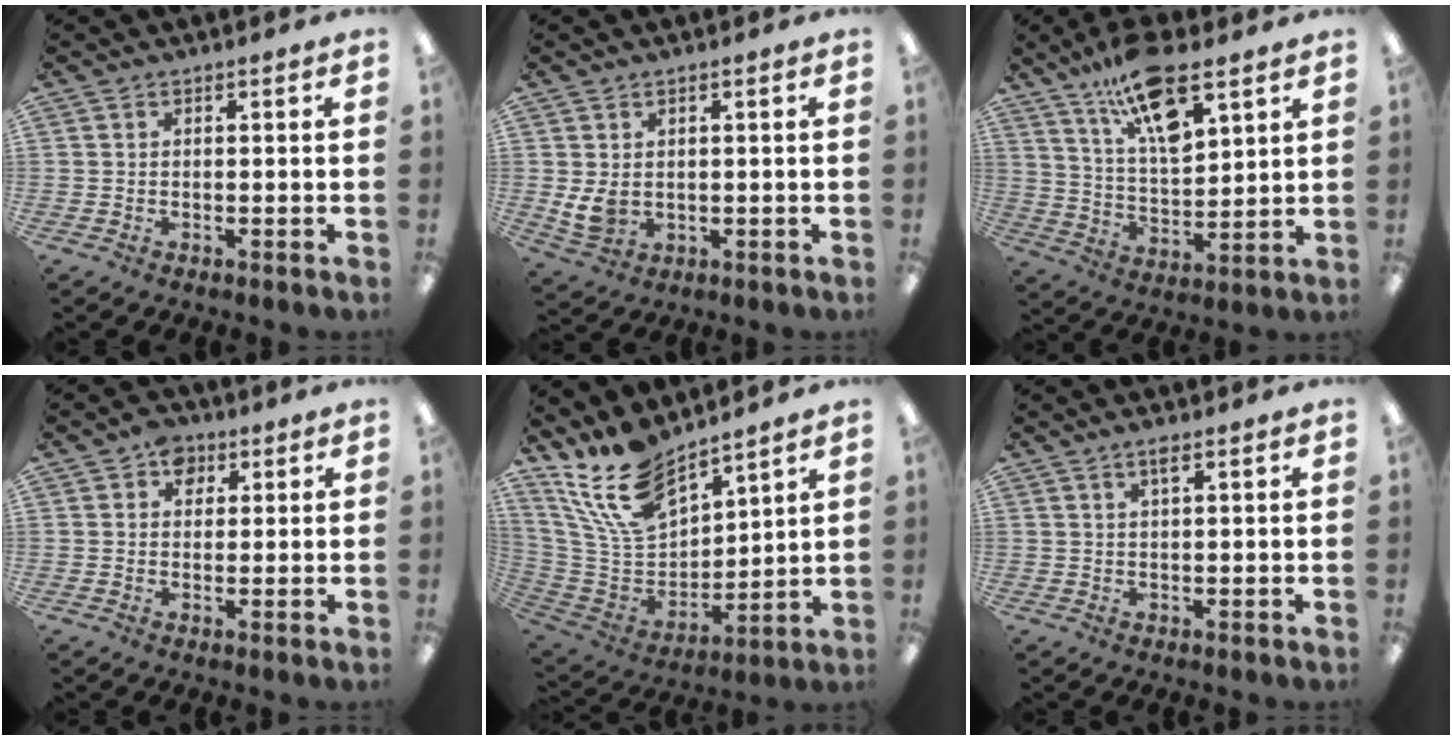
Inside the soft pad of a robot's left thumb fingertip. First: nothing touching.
{"total": 4.8, "force": [1.0, 3.4, 3.2], "torque": [-0.065, -0.006, 0.020]}
{"total": 15.3, "force": [10.1, 5.3, 10.1], "torque": [-0.175, -0.045, 0.172]}
{"total": 4.8, "force": [2.4, 3.7, 1.9], "torque": [-0.021, 0.002, 0.041]}
{"total": 17.8, "force": [13.7, 7.5, 8.6], "torque": [-0.201, -0.074, 0.254]}
{"total": 2.2, "force": [1.5, 0.4, 1.5], "torque": [-0.036, 0.003, 0.027]}